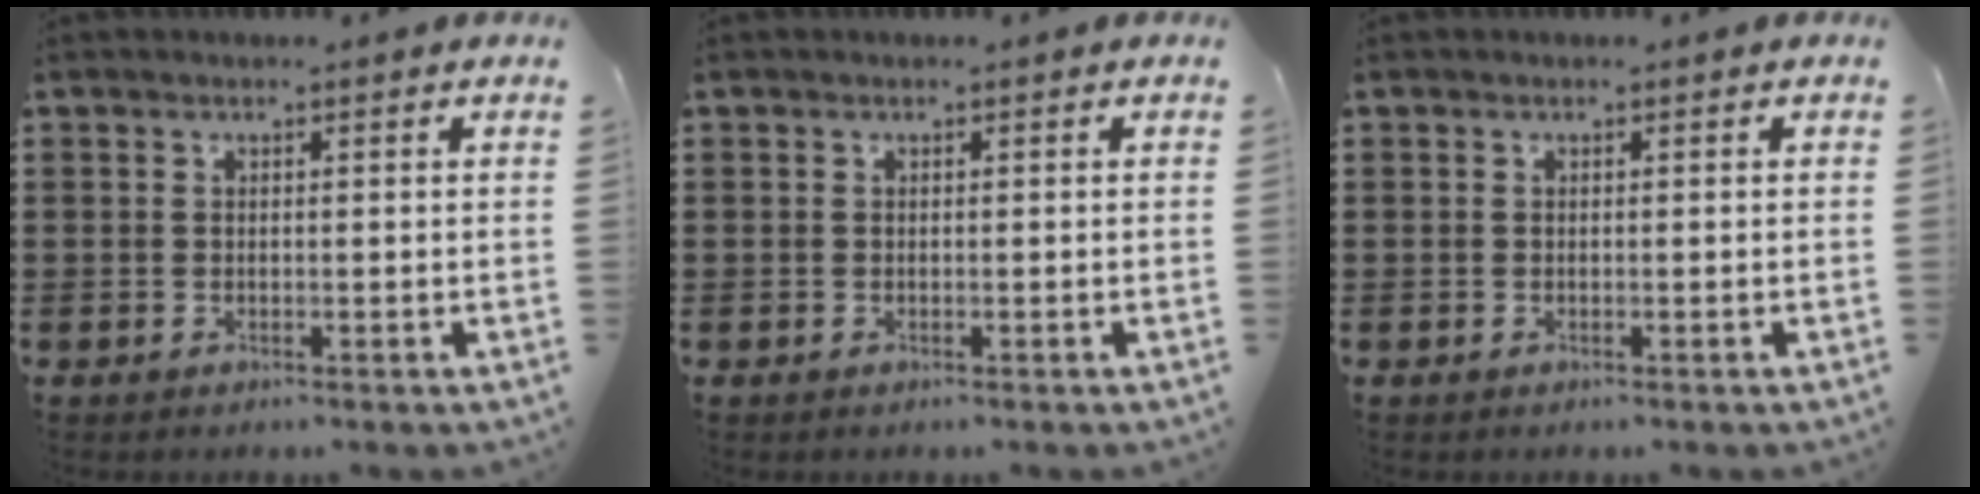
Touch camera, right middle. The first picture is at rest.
{"total": 0.0}
{"total": 0.0}